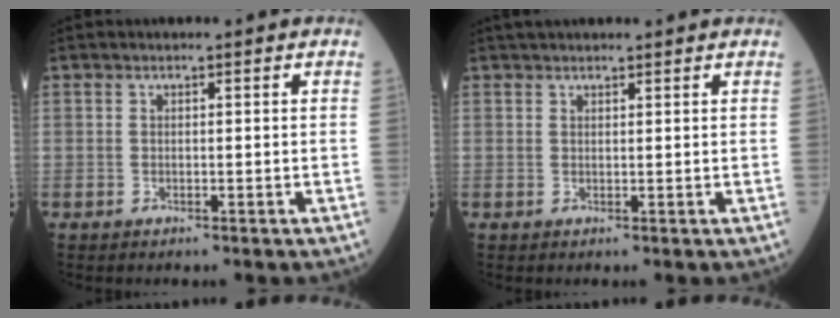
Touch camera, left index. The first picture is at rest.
{"total": 4.3, "force": [3.9, 0.7, 1.6], "torque": [-0.019, 0.037, 0.056]}